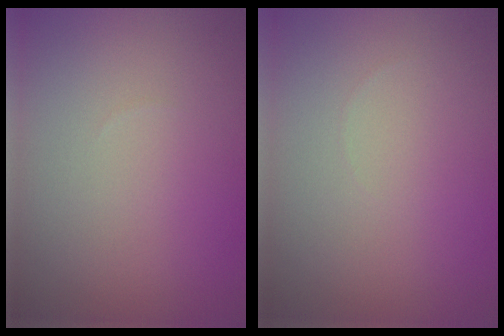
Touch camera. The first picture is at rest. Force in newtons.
{"total": 0.0}